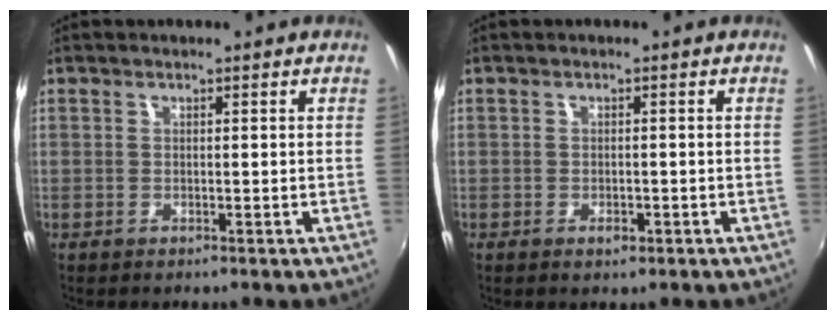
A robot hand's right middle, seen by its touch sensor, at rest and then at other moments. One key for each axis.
{"total": 1.6, "fx": -0.9, "fy": 0.8, "fz": 1.1, "tx": -0.017, "ty": -0.002, "tz": -0.014}